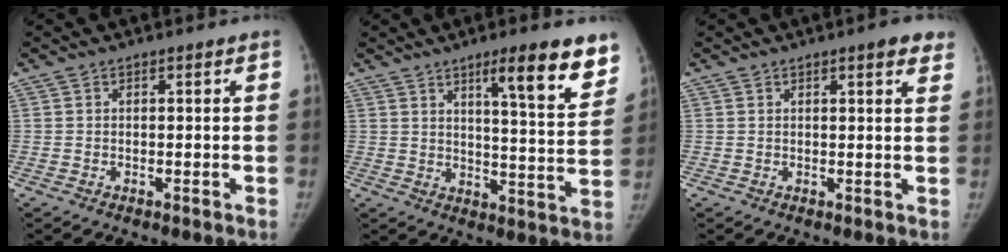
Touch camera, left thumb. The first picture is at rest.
{"total": 13.6, "force": [8.5, 2.2, 10.4], "torque": [-0.115, -0.049, 0.122]}
{"total": 4.5, "force": [2.9, 1.0, 3.3], "torque": [-0.025, -0.005, 0.030]}